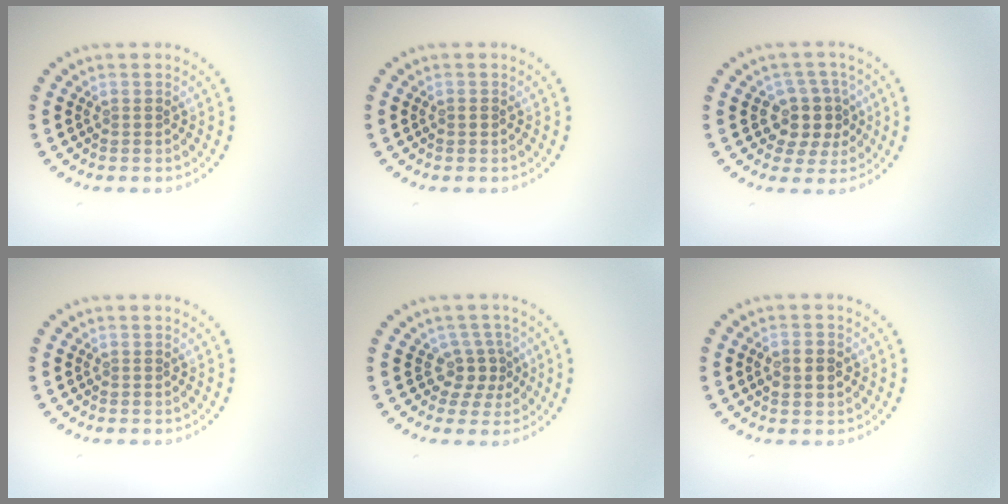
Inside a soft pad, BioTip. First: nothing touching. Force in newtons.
{"total": 0.7, "press": 0.7, "slide": 0.3}
{"total": 4.0, "press": 3.7, "slide": 1.5}
{"total": 0.0}
{"total": 2.5, "press": 1.8, "slide": 1.8}
{"total": 2.9, "press": 2.9, "slide": 0.2}